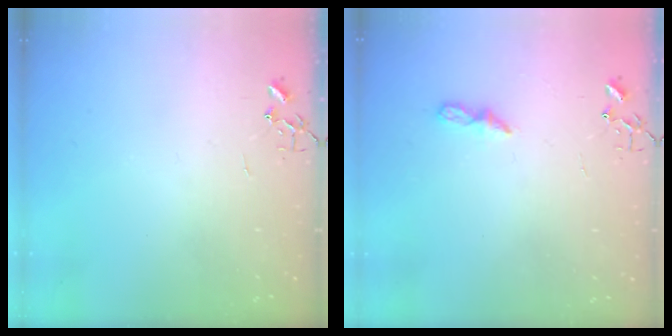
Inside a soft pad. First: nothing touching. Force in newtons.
{"total": 5.5, "press": 5.5, "slide": 0.5}